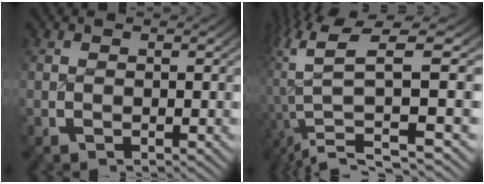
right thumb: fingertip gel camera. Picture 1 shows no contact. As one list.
[{"total": 11.6, "force": [0.1, 6.3, 9.7], "torque": [-0.202, -0.023, 0.007]}]